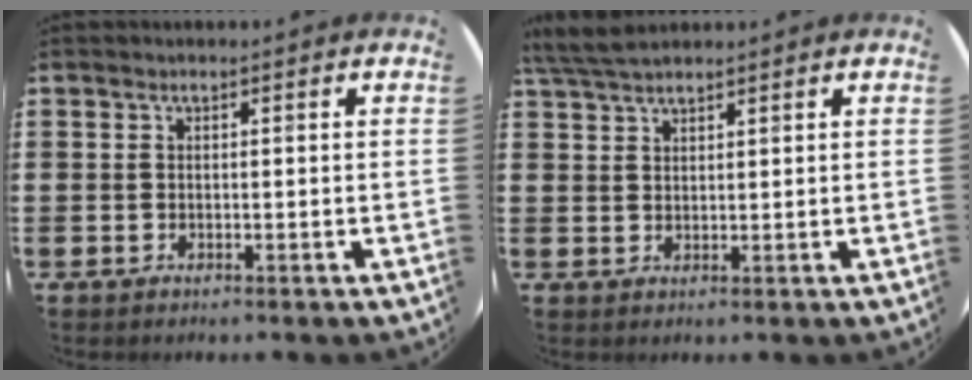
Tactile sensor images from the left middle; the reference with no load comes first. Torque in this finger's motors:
{"motor_torque": [0.36, -0.42, 0.07, 0.07]}